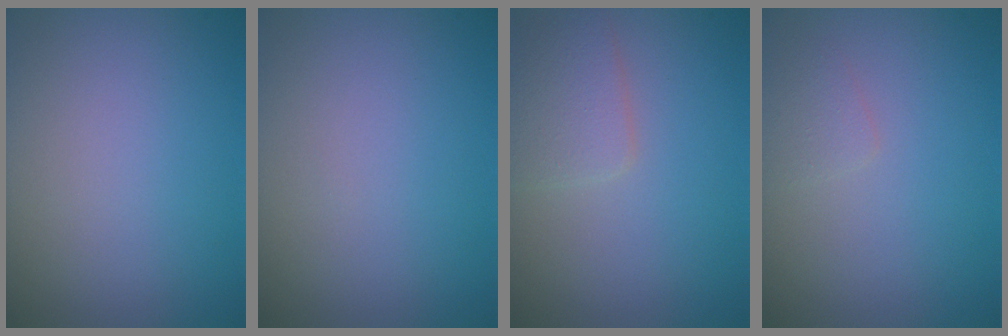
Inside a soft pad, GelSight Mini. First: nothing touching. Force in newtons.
{"total": 0.0}
{"total": 2.5, "press": 2.5, "slide": 0.1}
{"total": 0.9, "press": 0.9, "slide": 0.1}